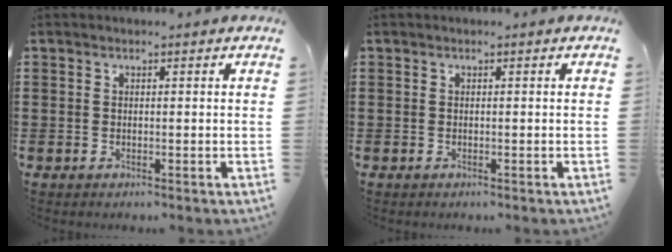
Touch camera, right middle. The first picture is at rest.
{"total": 0.0}